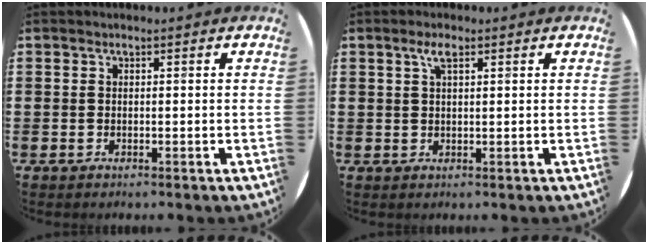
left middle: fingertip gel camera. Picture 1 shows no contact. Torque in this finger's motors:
{"motor_torque": [0.77, -0.34, 0.04, 0.06]}